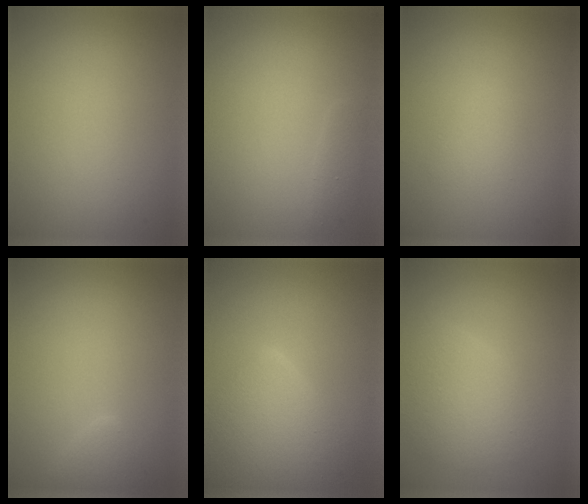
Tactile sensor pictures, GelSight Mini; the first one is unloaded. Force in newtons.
{"total": 1.1, "press": 1.1, "slide": 0.1}
{"total": 1.1, "press": 1.1, "slide": 0.1}
{"total": 1.5, "press": 1.5, "slide": 0.1}
{"total": 6.3, "press": 6.3, "slide": 0.3}
{"total": 3.7, "press": 3.7, "slide": 0.1}